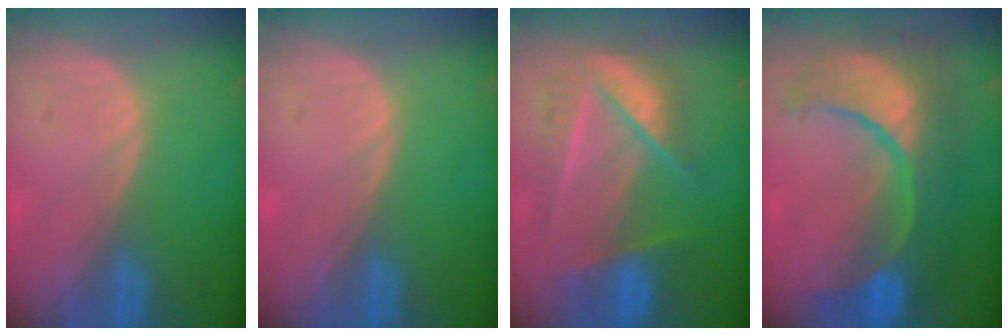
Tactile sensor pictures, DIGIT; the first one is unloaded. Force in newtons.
{"total": 0.0}
{"total": 8.6, "press": 8.0, "slide": 3.1}
{"total": 12.6, "press": 12.5, "slide": 1.4}